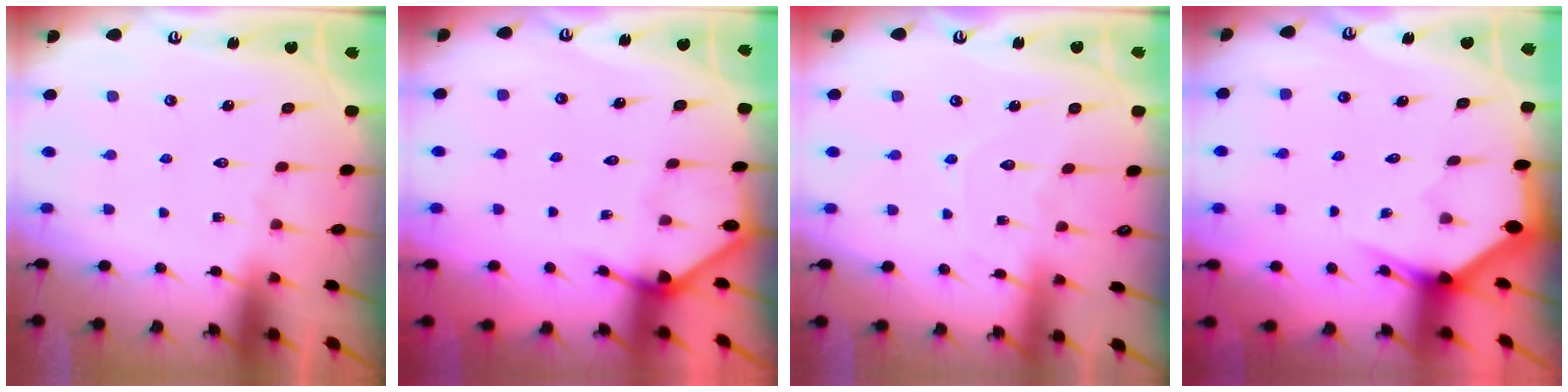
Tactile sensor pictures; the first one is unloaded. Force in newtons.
{"total": 2.7, "press": 2.7, "slide": 0.1}
{"total": 5.9, "press": 5.9, "slide": 0.5}
{"total": 3.0, "press": 3.0, "slide": 0.0}